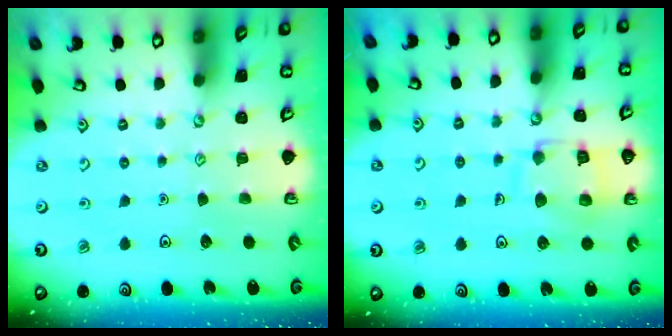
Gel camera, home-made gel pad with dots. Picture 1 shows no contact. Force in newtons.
{"total": 11.8, "press": 11.8, "slide": 1.0}